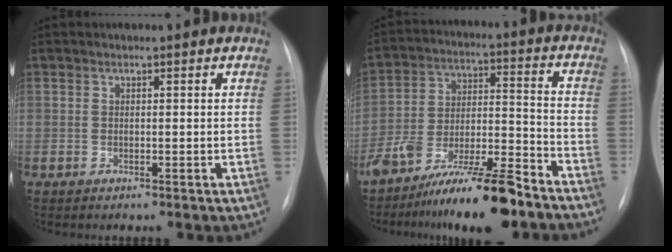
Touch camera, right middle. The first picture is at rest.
{"total": 15.1, "force": [-11.9, 1.8, 9.2], "torque": [-0.159, 0.007, -0.203]}